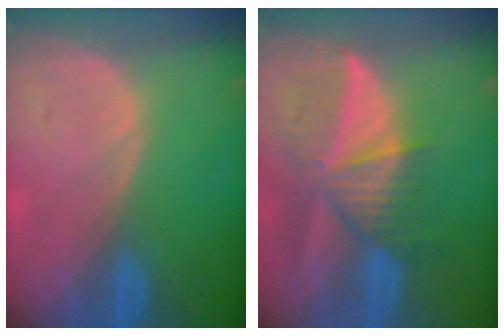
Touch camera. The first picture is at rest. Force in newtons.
{"total": 9.9, "press": 8.7, "slide": 4.7}